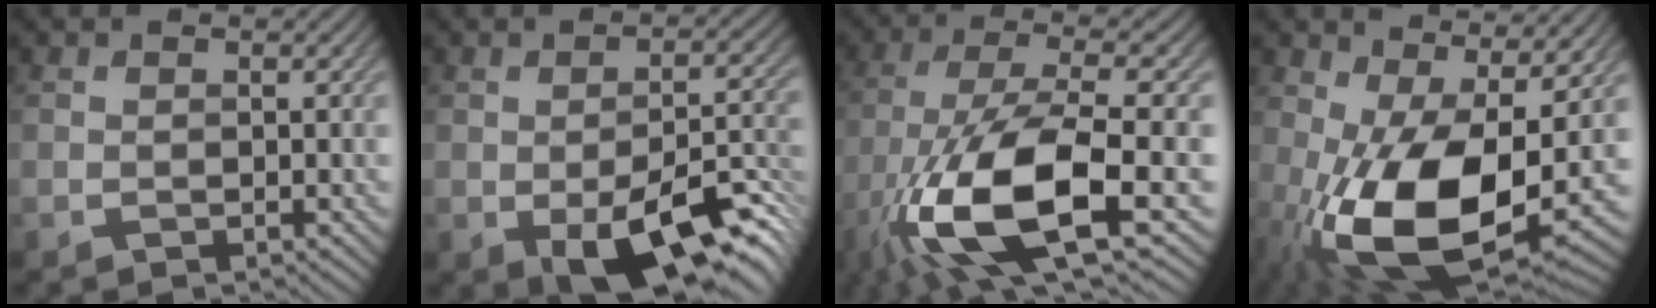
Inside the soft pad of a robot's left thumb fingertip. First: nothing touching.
{"total": 12.5, "force": [-5.4, 5.5, 9.9], "torque": [-0.152, -0.023, -0.076]}
{"total": 15.5, "force": [-5.7, 5.6, 13.3], "torque": [-0.272, -0.025, -0.104]}
{"total": 14.6, "force": [-1.5, 7.3, 12.6], "torque": [-0.242, -0.023, -0.019]}